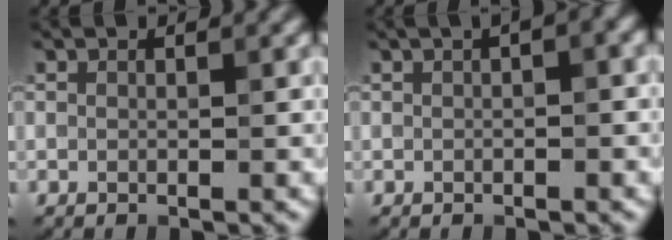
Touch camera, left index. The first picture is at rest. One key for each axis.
{"total": 3.4, "fx": 1.0, "fy": 1.1, "fz": 3.1, "tx": -0.031, "ty": 0.016, "tz": 0.003}